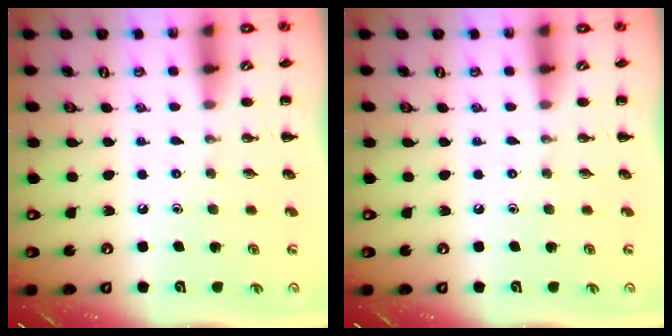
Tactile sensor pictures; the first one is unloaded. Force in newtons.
{"total": 0.0}